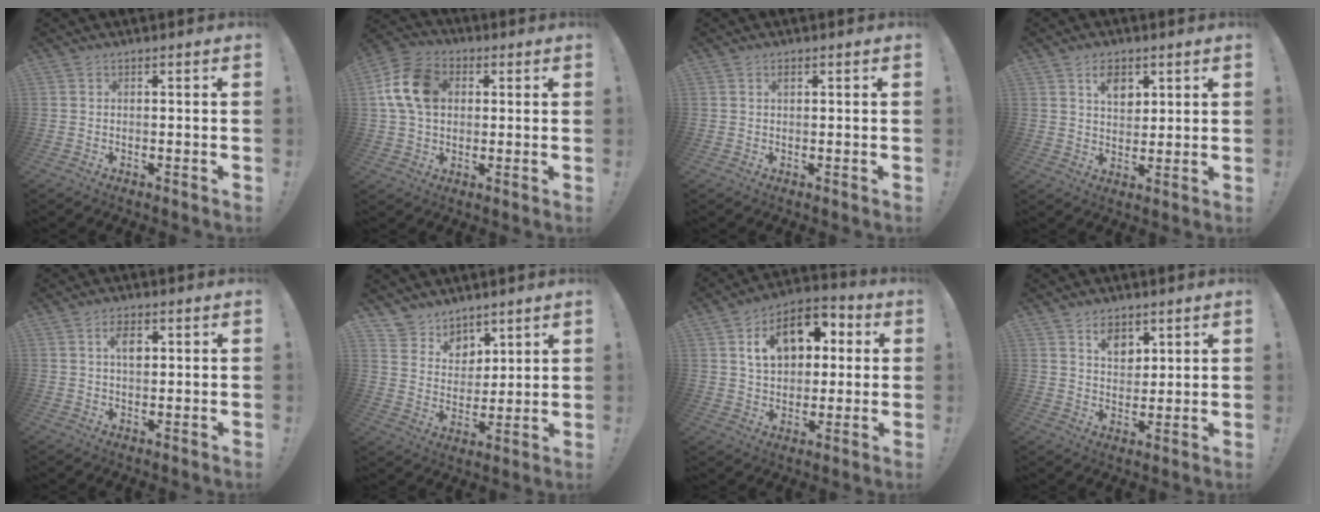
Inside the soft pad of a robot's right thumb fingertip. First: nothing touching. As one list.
[{"total": 14.2, "force": [2.8, 10.8, 8.9], "torque": [-0.155, 0.005, 0.057]}, {"total": 1.0, "force": [0.6, 0.5, 0.6], "torque": [-0.006, -0.002, 0.010]}, {"total": 7.2, "force": [3.5, 4.8, 4.0], "torque": [-0.057, -0.012, 0.062]}, {"total": 4.8, "force": [1.3, 2.6, 3.8], "torque": [-0.059, 0.001, 0.018]}, {"total": 8.9, "force": [7.0, 5.5, 0.5], "torque": [-0.018, -0.067, 0.140]}, {"total": 15.9, "force": [5.3, 10.9, 10.2], "torque": [-0.151, -0.007, 0.098]}, {"total": 7.1, "force": [4.4, 4.7, 3.1], "torque": [-0.037, -0.029, 0.077]}]